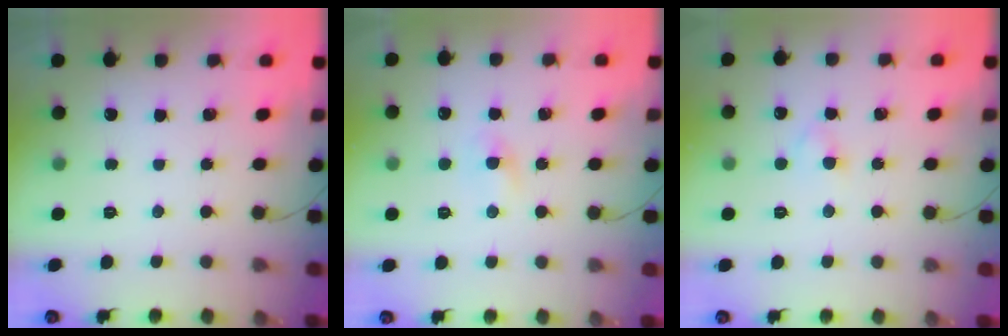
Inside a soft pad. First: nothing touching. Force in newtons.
{"total": 1.2, "press": 1.0, "slide": 0.7}
{"total": 2.5, "press": 2.3, "slide": 1.0}